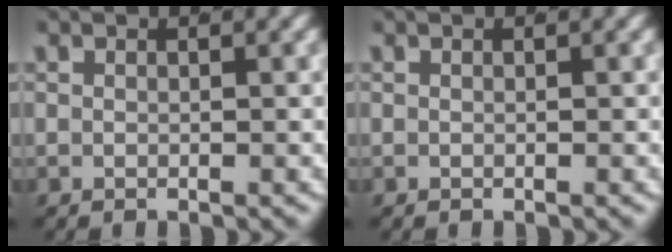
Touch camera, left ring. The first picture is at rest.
{"total": 0.0}